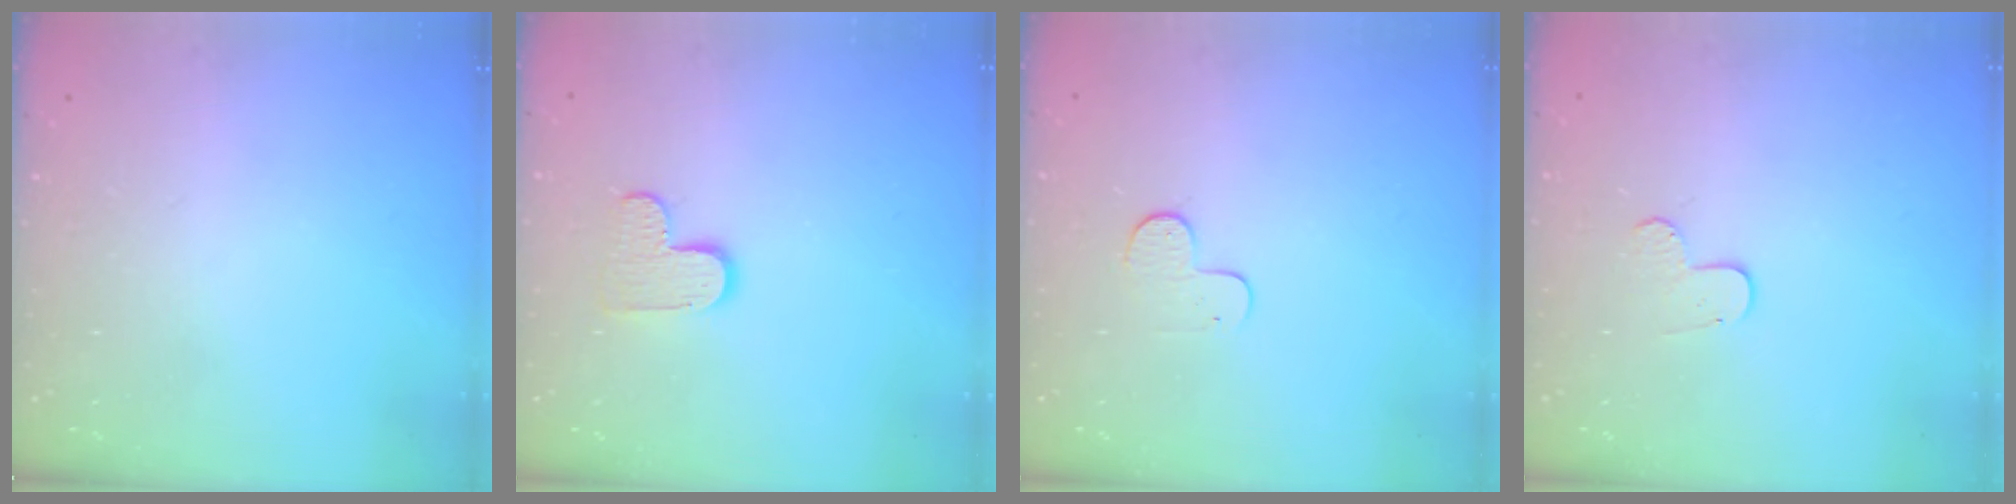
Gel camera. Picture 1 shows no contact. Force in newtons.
{"total": 7.4, "press": 7.4, "slide": 0.2}
{"total": 5.0, "press": 5.0, "slide": 0.5}
{"total": 6.5, "press": 6.5, "slide": 0.6}